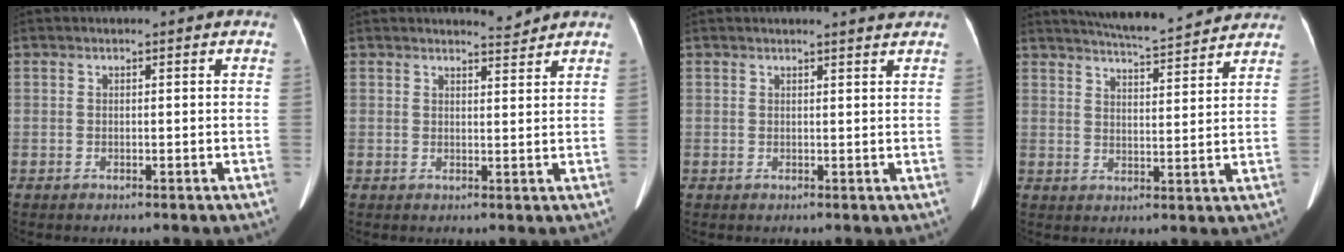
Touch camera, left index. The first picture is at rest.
{"total": 2.1, "force": [2.1, -0.4, -0.2], "torque": [-0.006, -0.017, 0.033]}
{"total": 2.2, "force": [2.0, -0.5, 0.6], "torque": [-0.010, -0.010, 0.021]}
{"total": 12.4, "force": [11.5, 0.8, 4.3], "torque": [-0.073, 0.009, 0.156]}